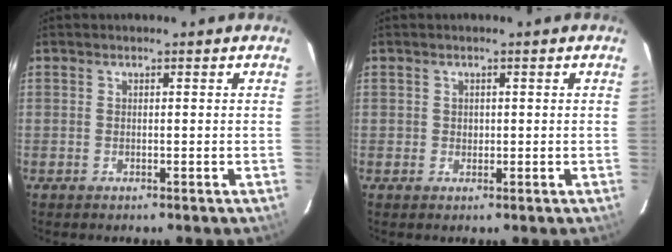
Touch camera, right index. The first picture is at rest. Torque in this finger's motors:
{"motor_torque": [0.08, 0.04, 0.03, 0.02]}